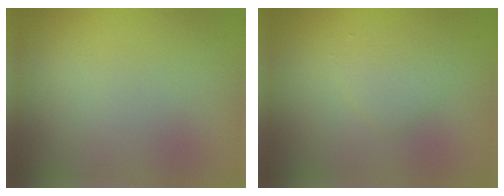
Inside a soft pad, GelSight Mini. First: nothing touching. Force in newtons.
{"total": 1.5, "press": 1.5, "slide": 0.0}